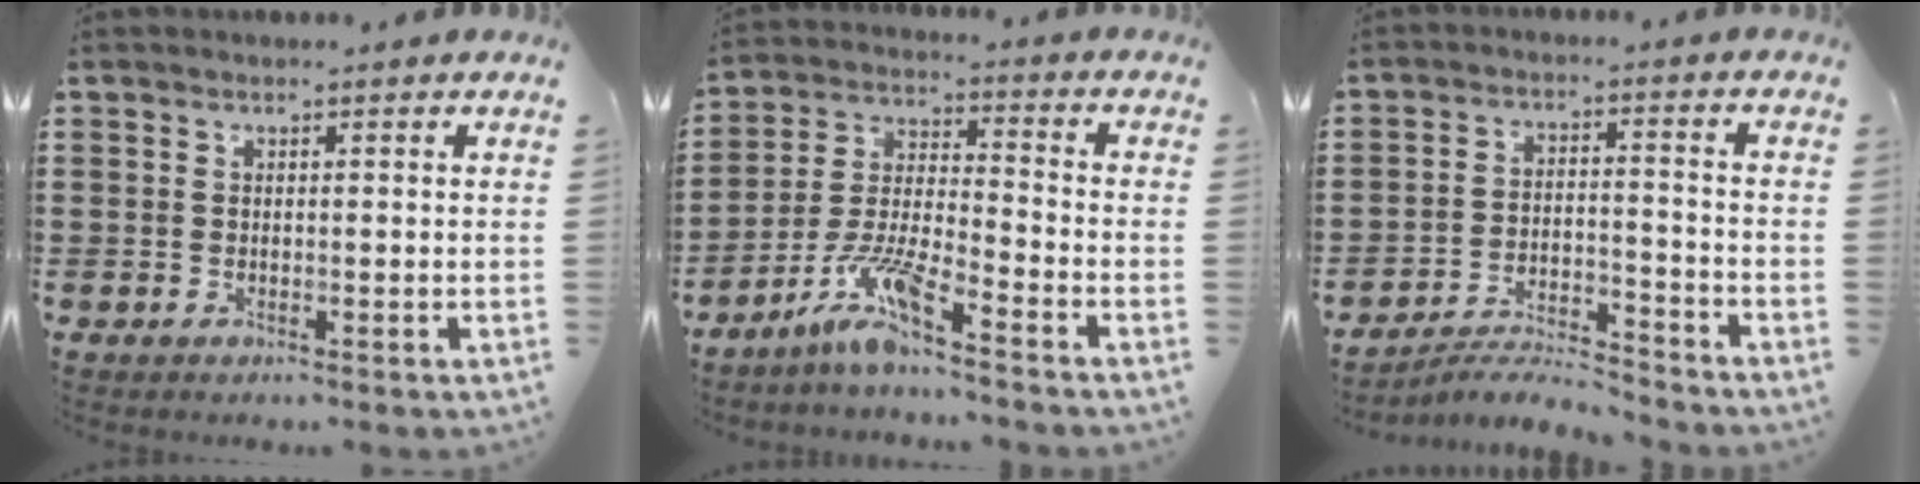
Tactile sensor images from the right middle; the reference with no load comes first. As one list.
[{"total": 8.4, "force": [-6.4, 0.7, 5.3], "torque": [-0.126, -0.015, -0.128]}, {"total": 5.0, "force": [-4.9, 0.2, 1.0], "torque": [-0.025, 0.001, -0.103]}]